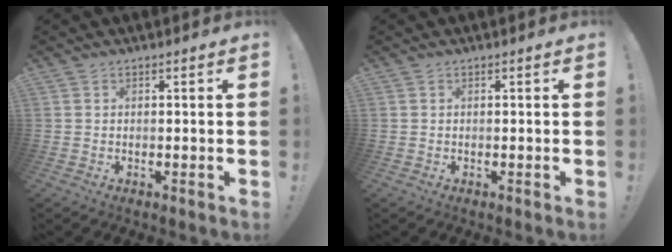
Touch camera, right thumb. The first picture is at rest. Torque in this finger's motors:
{"motor_torque": [-0.01, -0.01, 0.00, 0.00, 0.00]}